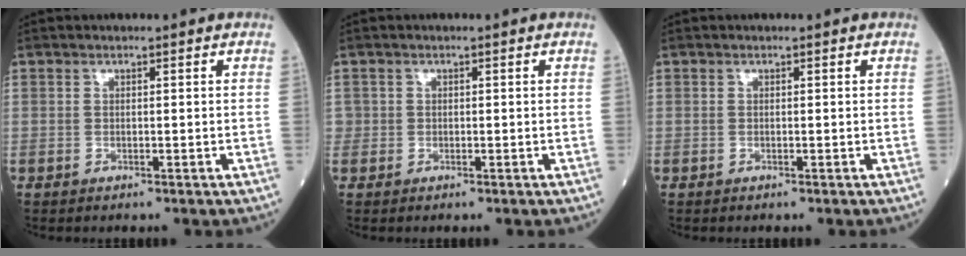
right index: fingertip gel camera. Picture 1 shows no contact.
{"total": 0.9, "force": [-0.1, 0.9, 0.0], "torque": [0.009, 0.005, -0.004]}
{"total": 0.0}